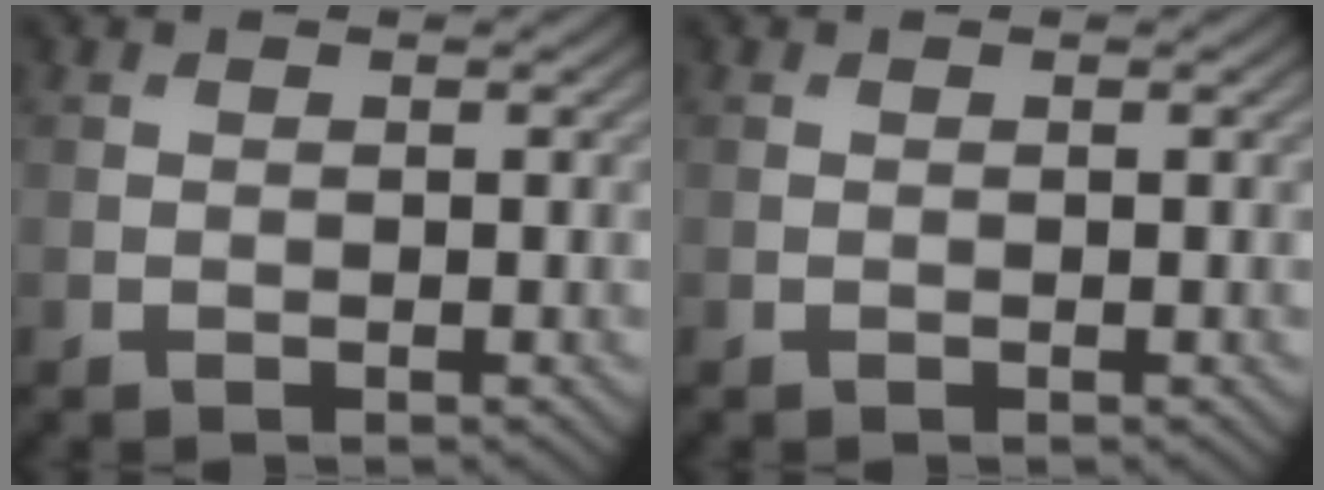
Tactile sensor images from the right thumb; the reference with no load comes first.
{"total": 0.0}